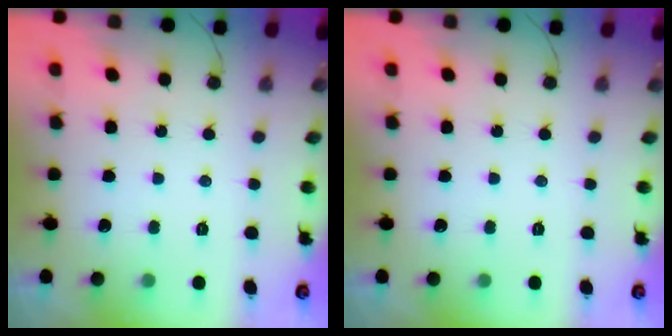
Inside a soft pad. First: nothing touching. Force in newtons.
{"total": 0.0}